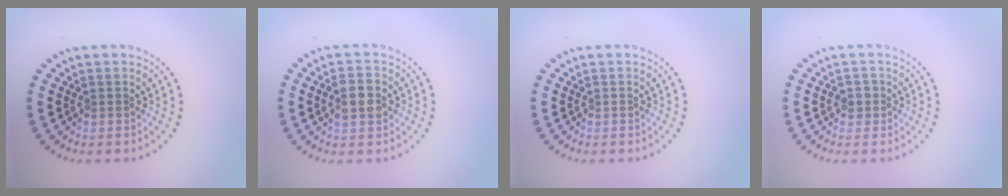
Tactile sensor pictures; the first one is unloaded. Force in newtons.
{"total": 2.5, "press": 2.5, "slide": 0.2}
{"total": 0.0}
{"total": 1.3, "press": 1.2, "slide": 0.6}